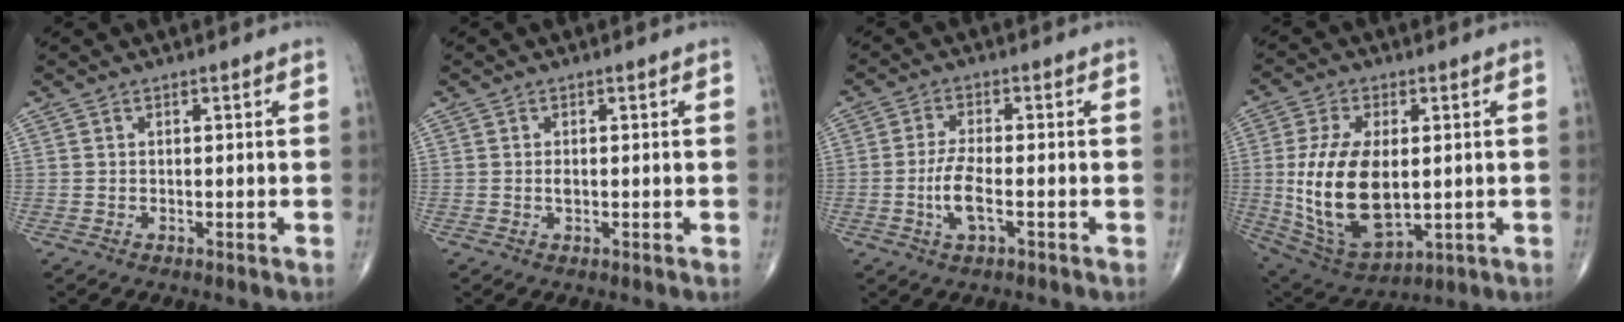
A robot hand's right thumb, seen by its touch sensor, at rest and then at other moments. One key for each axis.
{"total": 1.0, "fx": -0.1, "fy": 0.5, "fz": 0.8, "tx": -0.016, "ty": -0.001, "tz": -0.002}
{"total": 5.3, "fx": -1.6, "fy": 1.7, "fz": 4.8, "tx": -0.104, "ty": 0.005, "tz": -0.032}
{"total": 18.0, "fx": -0.3, "fy": 9.8, "fz": 15.1, "tx": -0.293, "ty": -0.012, "tz": 0.016}